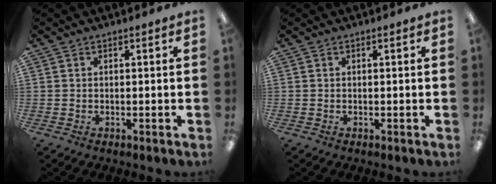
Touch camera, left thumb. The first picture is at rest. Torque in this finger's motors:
{"motor_torque": [0.00, 0.00, -0.09, 0.09, 0.00]}